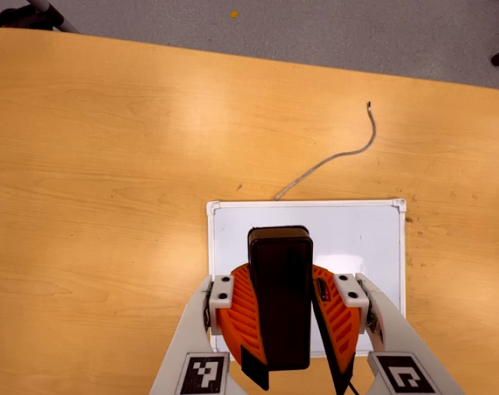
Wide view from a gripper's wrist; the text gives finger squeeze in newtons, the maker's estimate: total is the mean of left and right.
{"total": 13.1, "left": 12.3, "right": 13.9}